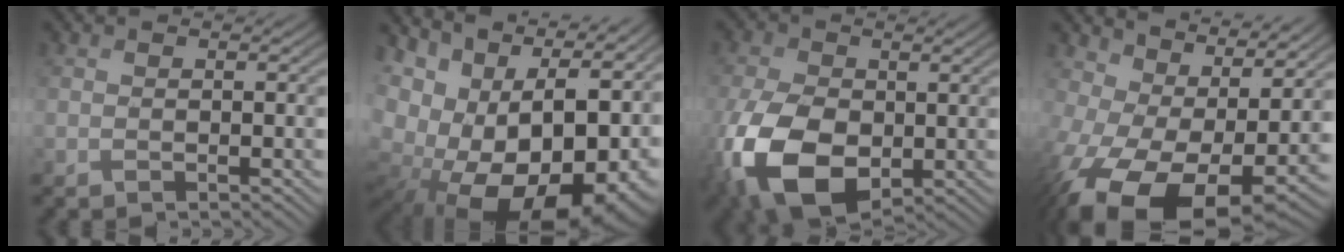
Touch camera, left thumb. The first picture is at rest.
{"total": 20.7, "force": [-4.7, 13.7, 14.8], "torque": [-0.219, -0.007, -0.034]}
{"total": 13.9, "force": [-3.2, 8.9, 10.2], "torque": [-0.279, -0.041, -0.051]}
{"total": 16.6, "force": [-1.0, 10.0, 13.2], "torque": [-0.284, -0.053, 0.014]}